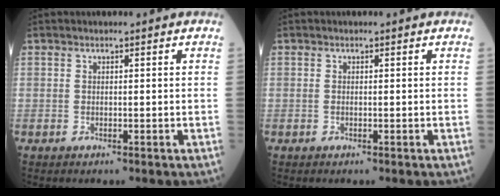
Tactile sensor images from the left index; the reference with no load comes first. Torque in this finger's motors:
{"motor_torque": [-0.02, 0.02, -0.03, 0.00]}